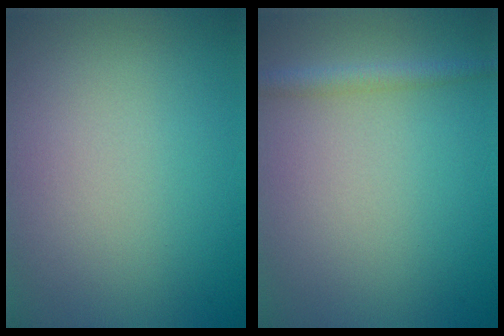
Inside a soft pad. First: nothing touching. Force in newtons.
{"total": 1.7, "press": 1.7, "slide": 0.1}